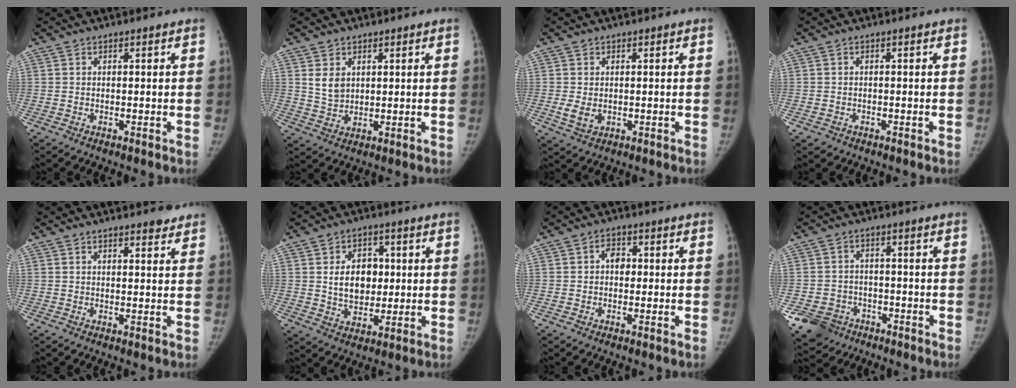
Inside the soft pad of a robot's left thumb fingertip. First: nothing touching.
{"total": 4.2, "force": [1.7, 3.1, 2.3], "torque": [-0.027, -0.017, 0.040]}
{"total": 3.2, "force": [-0.3, 2.3, 2.3], "torque": [-0.039, -0.008, 0.002]}
{"total": 1.2, "force": [-0.7, 1.0, 0.1], "torque": [-0.003, 0.004, -0.009]}
{"total": 2.9, "force": [2.4, 0.8, 1.4], "torque": [-0.005, -0.010, 0.029]}
{"total": 8.9, "force": [1.3, 6.5, 5.9], "torque": [-0.059, -0.005, 0.027]}
{"total": 2.8, "force": [0.1, 2.0, 1.9], "torque": [-0.014, 0.006, -0.006]}
{"total": 8.5, "force": [-4.8, 6.7, 2.3], "torque": [-0.041, 0.023, -0.072]}